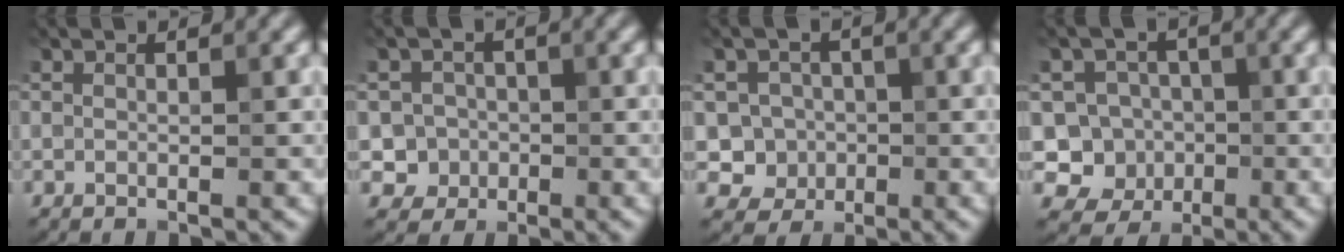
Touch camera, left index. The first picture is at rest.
{"total": 3.3, "force": [-0.9, 3.2, 0.4], "torque": [0.023, 0.001, -0.026]}
{"total": 3.4, "force": [-0.6, 3.3, 0.7], "torque": [0.007, 0.005, -0.023]}
{"total": 5.2, "force": [-1.4, 4.9, 1.3], "torque": [0.004, 0.009, -0.045]}